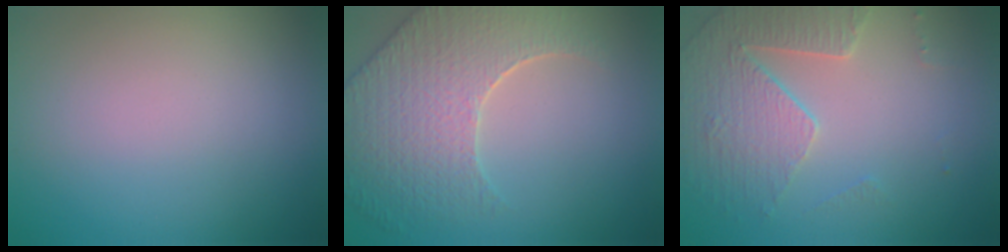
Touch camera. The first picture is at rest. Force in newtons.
{"total": 7.5, "press": 5.7, "slide": 4.9}
{"total": 3.7, "press": 3.6, "slide": 0.8}